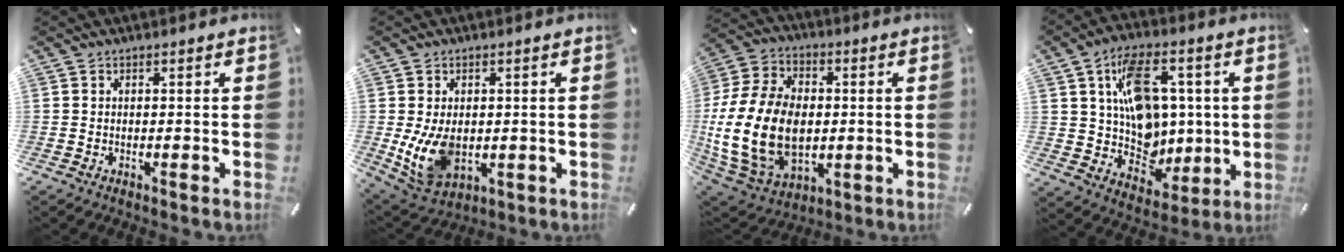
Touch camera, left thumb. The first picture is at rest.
{"total": 9.5, "force": [-0.5, 6.9, 6.6], "torque": [-0.135, -0.004, -0.003]}
{"total": 23.3, "force": [-2.0, 16.7, 16.1], "torque": [-0.355, 0.011, -0.025]}
{"total": 16.4, "force": [4.6, 12.4, 9.6], "torque": [-0.150, -0.008, 0.099]}